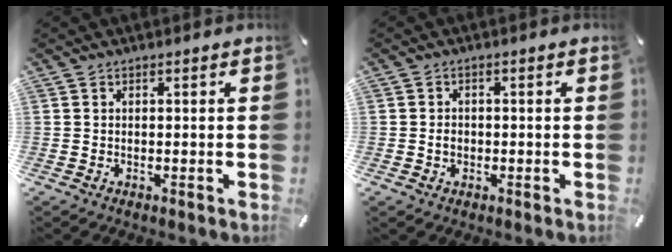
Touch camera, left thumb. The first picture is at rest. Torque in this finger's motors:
{"motor_torque": [-0.20, -0.23, 0.04, -0.07, 0.05]}